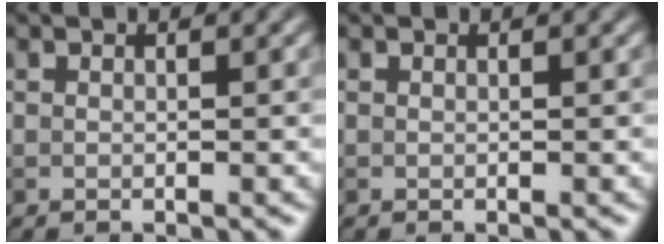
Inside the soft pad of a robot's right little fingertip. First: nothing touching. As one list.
[{"total": 0.0}]